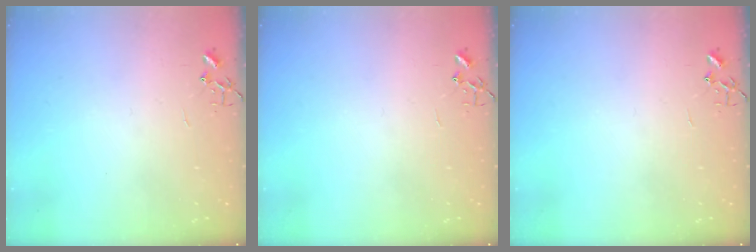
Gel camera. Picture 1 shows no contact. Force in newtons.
{"total": 0.0}
{"total": 0.0}